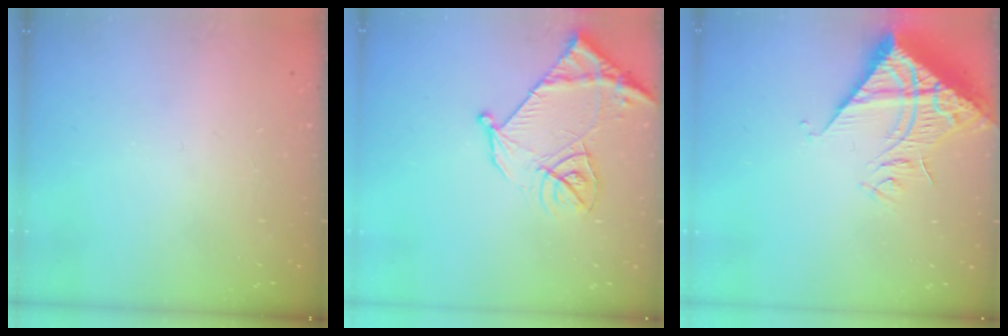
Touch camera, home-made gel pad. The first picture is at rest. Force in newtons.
{"total": 14.4, "press": 14.3, "slide": 1.6}
{"total": 15.4, "press": 15.2, "slide": 1.8}